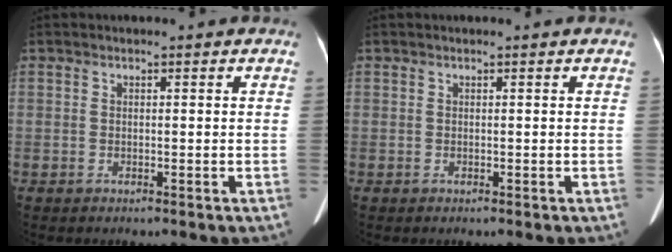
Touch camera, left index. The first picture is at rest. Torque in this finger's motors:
{"motor_torque": [0.09, 0.13, -0.01, 0.01]}